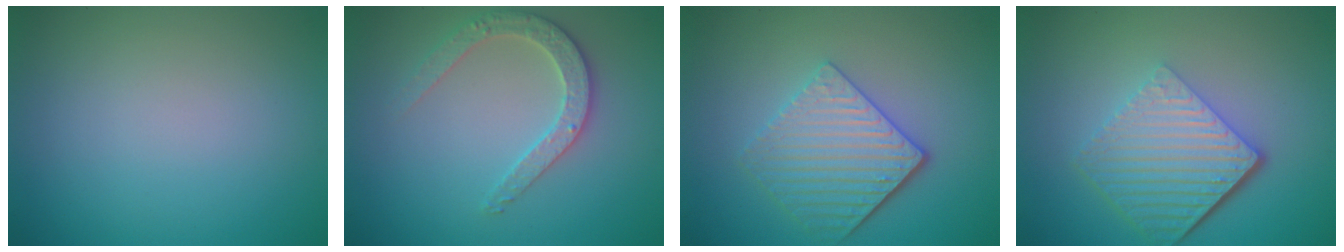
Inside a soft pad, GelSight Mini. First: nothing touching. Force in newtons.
{"total": 2.8, "press": 2.7, "slide": 0.5}
{"total": 4.5, "press": 3.7, "slide": 2.5}
{"total": 6.6, "press": 4.4, "slide": 4.9}